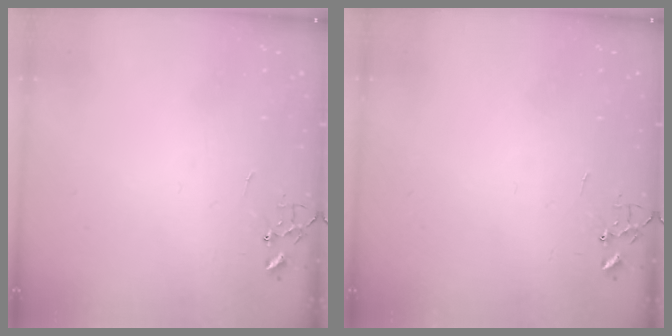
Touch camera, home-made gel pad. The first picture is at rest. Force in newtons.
{"total": 0.0}